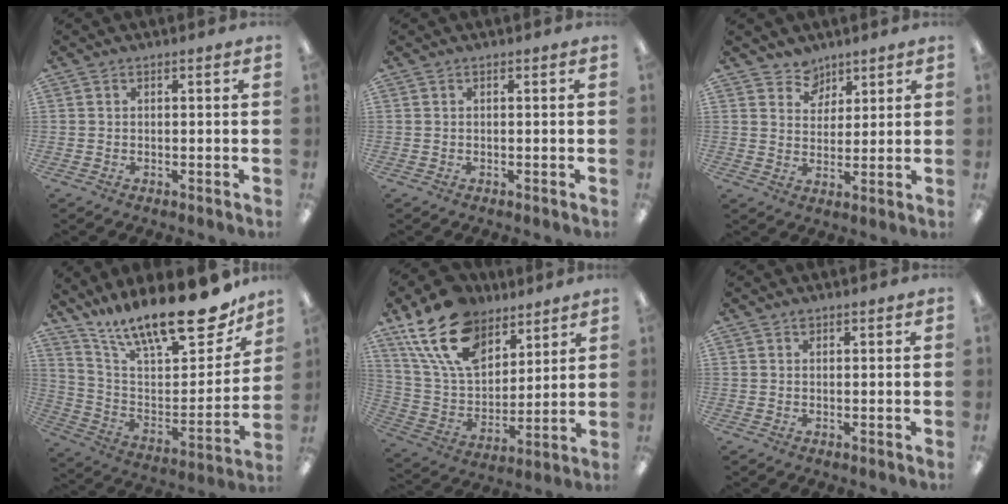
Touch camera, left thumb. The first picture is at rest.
{"total": 0.0}
{"total": 5.6, "force": [4.3, 3.6, -0.1], "torque": [0.002, -0.030, 0.078]}
{"total": 21.2, "force": [16.3, 6.1, 12.1], "torque": [-0.182, -0.121, 0.275]}
{"total": 19.5, "force": [12.4, 11.3, 9.9], "torque": [-0.206, -0.052, 0.231]}
{"total": 1.2, "force": [0.7, 0.7, 0.6], "torque": [-0.007, -0.002, 0.011]}